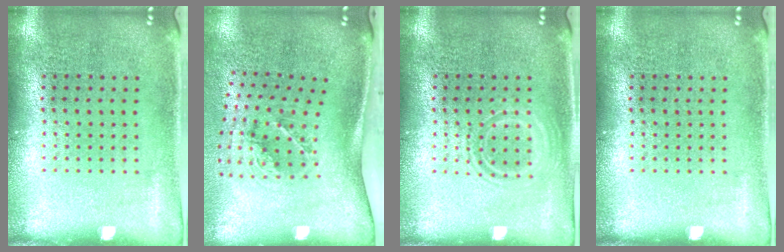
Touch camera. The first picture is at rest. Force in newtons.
{"total": 2.0, "press": 1.3, "slide": 1.6}
{"total": 1.0, "press": 1.0, "slide": 0.2}
{"total": 0.0}